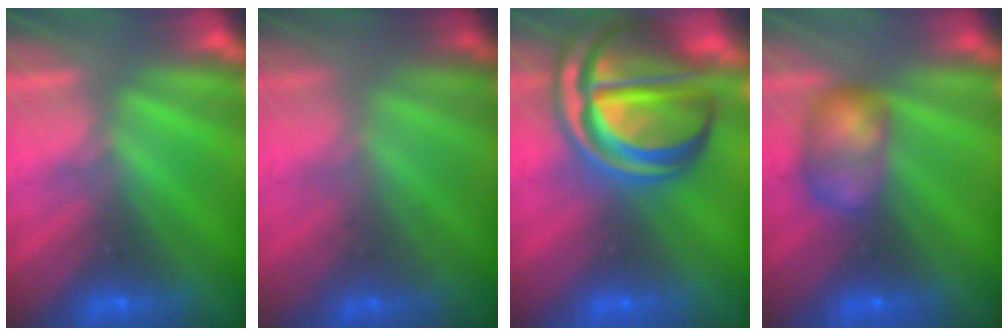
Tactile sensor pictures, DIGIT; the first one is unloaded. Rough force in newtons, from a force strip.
{"total": 1.7}
{"total": 7.1}
{"total": 7.0}